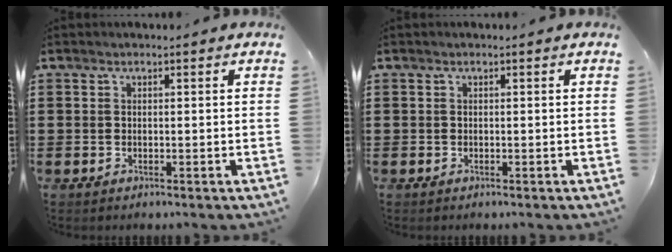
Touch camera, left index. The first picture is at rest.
{"total": 0.0}